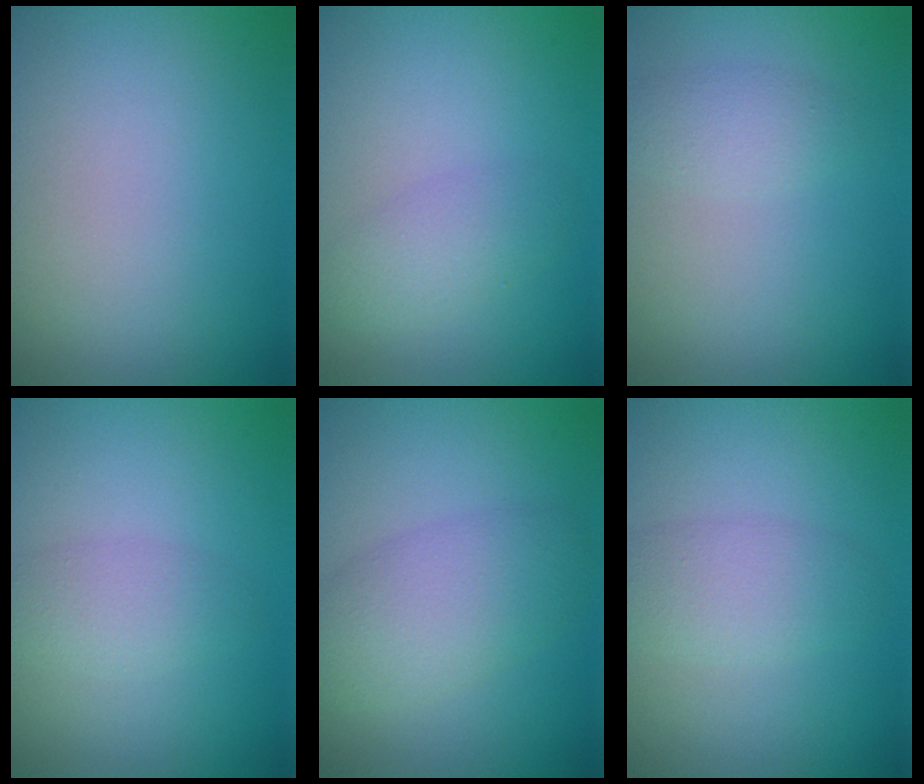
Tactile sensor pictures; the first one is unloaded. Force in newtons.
{"total": 2.4, "press": 2.4, "slide": 0.1}
{"total": 1.6, "press": 1.6, "slide": 0.1}
{"total": 2.3, "press": 2.3, "slide": 0.1}
{"total": 4.9, "press": 4.9, "slide": 0.2}
{"total": 2.9, "press": 2.9, "slide": 0.1}